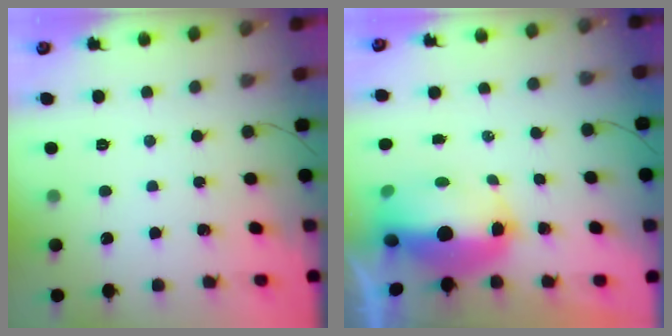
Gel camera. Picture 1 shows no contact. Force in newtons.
{"total": 12.5, "press": 12.3, "slide": 2.4}